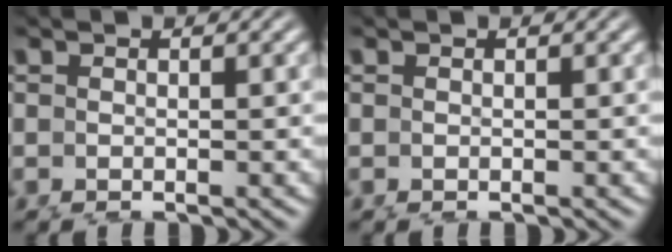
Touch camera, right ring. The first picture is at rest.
{"total": 0.0}